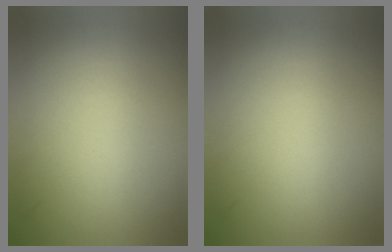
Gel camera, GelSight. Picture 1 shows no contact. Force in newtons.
{"total": 0.0}